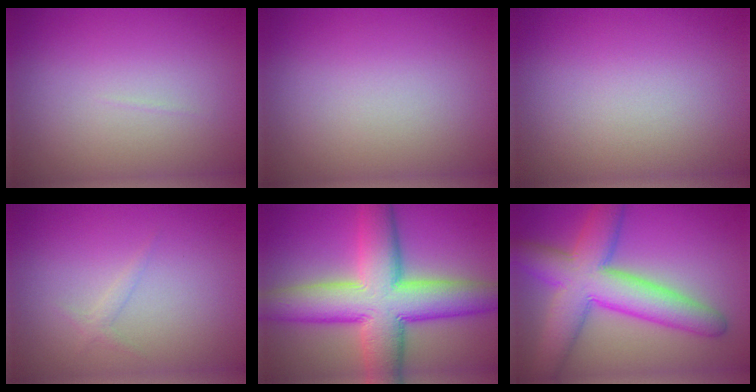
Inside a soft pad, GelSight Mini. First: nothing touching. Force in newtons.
{"total": 0.0}
{"total": 0.0}
{"total": 0.8, "press": 0.8, "slide": 0.1}
{"total": 12.3, "press": 12.3, "slide": 0.6}
{"total": 9.1, "press": 9.1, "slide": 0.4}